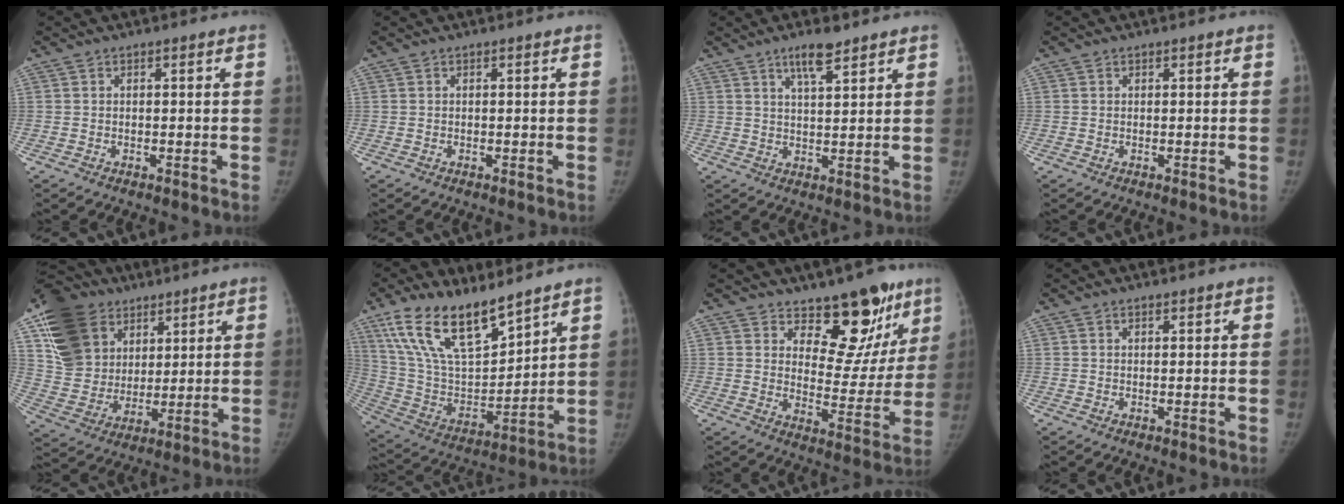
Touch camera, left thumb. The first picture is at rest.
{"total": 0.0}
{"total": 5.8, "force": [4.1, 1.5, 3.8], "torque": [-0.057, -0.024, 0.070]}
{"total": 0.0}
{"total": 19.7, "force": [9.1, 15.2, 8.7], "torque": [-0.145, -0.009, 0.174]}
{"total": 19.9, "force": [13.8, 7.8, 12.0], "torque": [-0.189, -0.063, 0.271]}
{"total": 14.7, "force": [10.3, 7.4, 7.5], "torque": [-0.025, -0.074, 0.150]}
{"total": 0.6, "force": [0.5, 0.3, 0.2], "torque": [-0.005, -0.004, 0.008]}